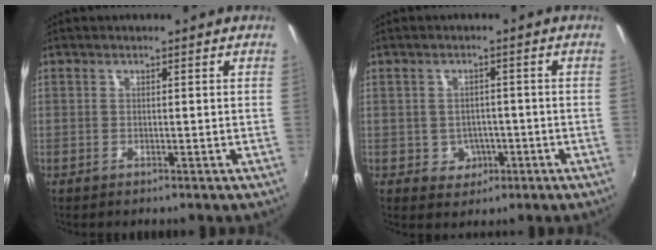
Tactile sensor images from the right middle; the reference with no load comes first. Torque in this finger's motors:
{"motor_torque": [0.42, -0.36, -0.04, 0.00]}